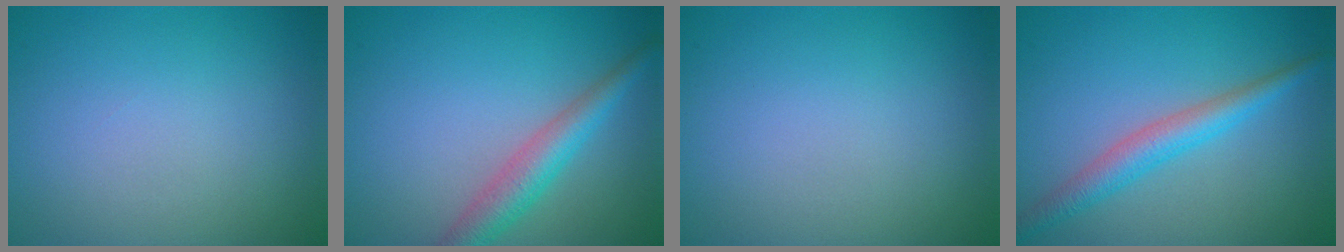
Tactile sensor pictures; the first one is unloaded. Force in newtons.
{"total": 3.4, "press": 3.4, "slide": 0.1}
{"total": 0.0}
{"total": 3.2, "press": 3.2, "slide": 0.2}